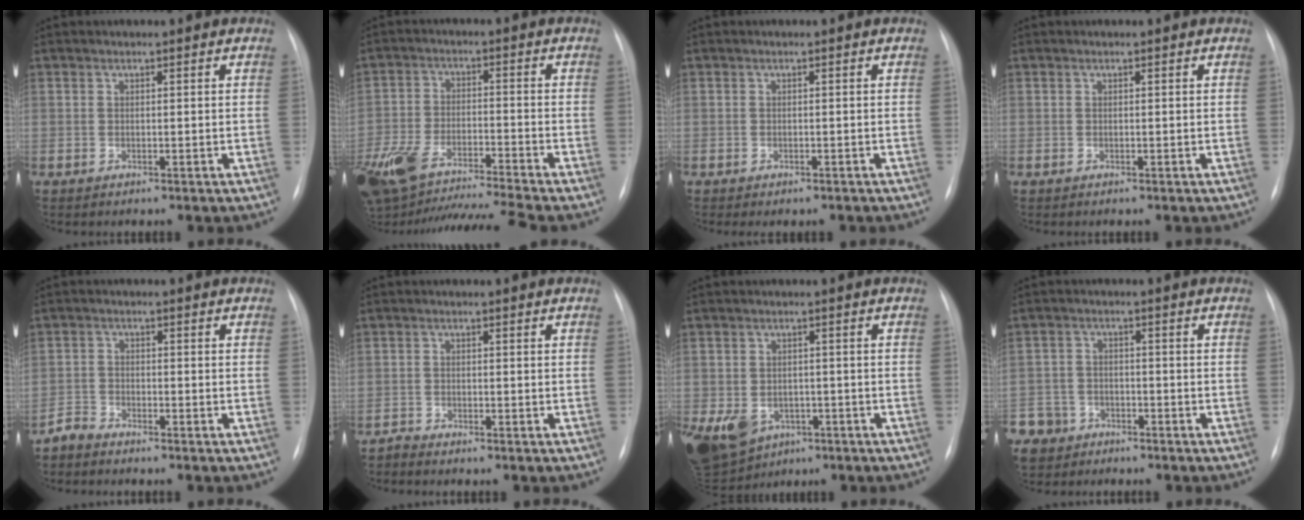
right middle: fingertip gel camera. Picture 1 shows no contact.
{"total": 18.5, "force": [-15.2, 1.2, 10.5], "torque": [-0.234, -0.012, -0.260]}
{"total": 1.5, "force": [-1.2, 0.5, 0.6], "torque": [-0.011, -0.004, -0.011]}
{"total": 0.0}
{"total": 2.1, "force": [-2.1, 0.2, -0.2], "torque": [0.004, -0.007, -0.042]}
{"total": 1.2, "force": [-1.1, -0.3, -0.4], "torque": [0.007, -0.009, -0.022]}
{"total": 14.8, "force": [-6.4, 11.4, 7.0], "torque": [-0.189, -0.002, -0.085]}
{"total": 7.6, "force": [-5.5, 5.2, 0.5], "torque": [-0.026, -0.002, -0.099]}